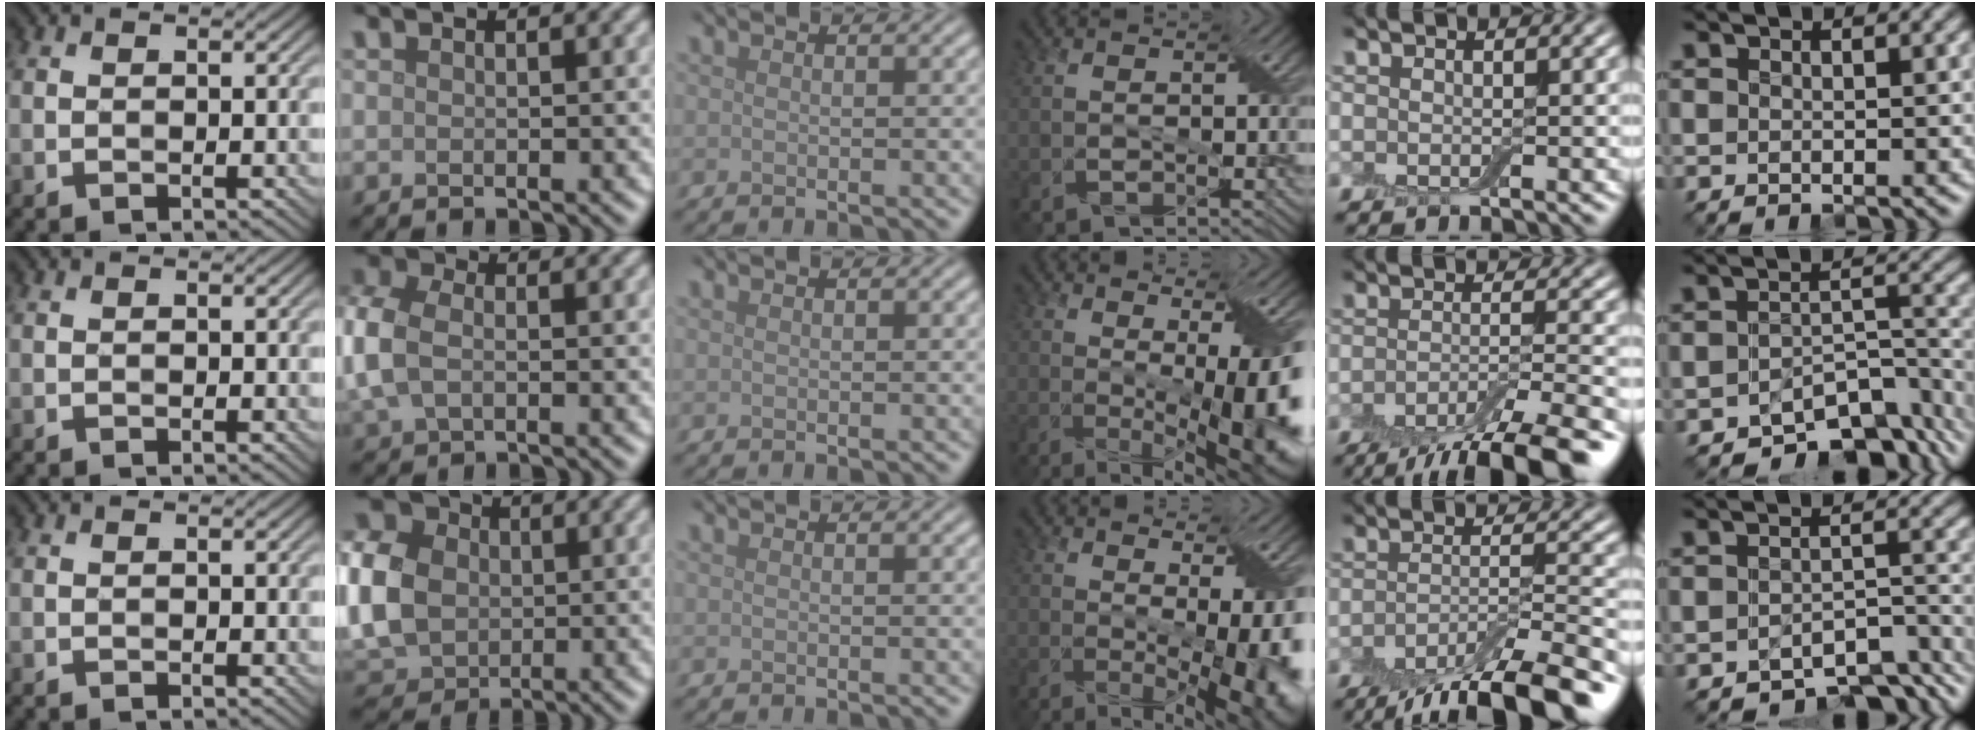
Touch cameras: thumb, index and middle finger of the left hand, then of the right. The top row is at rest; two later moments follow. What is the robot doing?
{"motion": "wrap", "object": "cling film"}